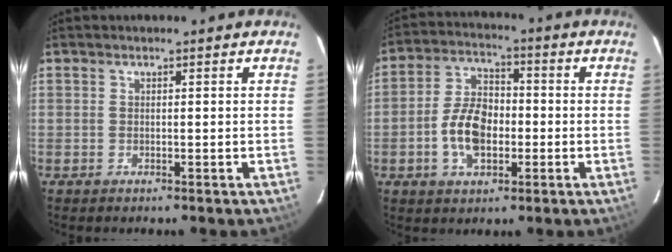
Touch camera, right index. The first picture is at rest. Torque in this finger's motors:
{"motor_torque": [0.53, -0.34, 0.25, 0.05]}